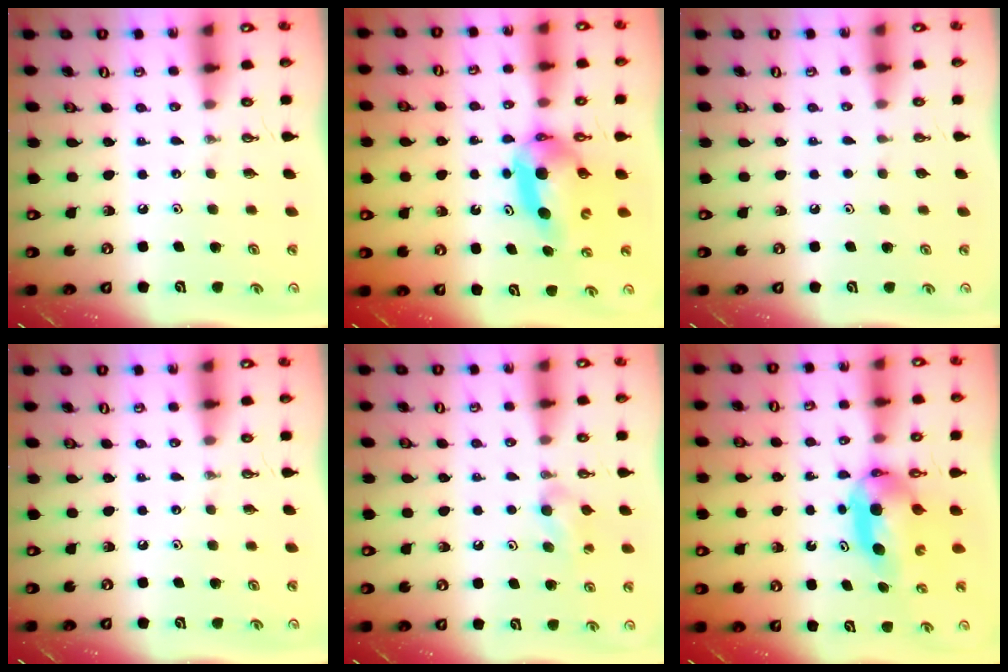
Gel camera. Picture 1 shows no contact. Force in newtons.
{"total": 8.0, "press": 8.0, "slide": 0.5}
{"total": 0.0}
{"total": 0.0}
{"total": 9.6, "press": 5.8, "slide": 7.6}
{"total": 6.4, "press": 6.0, "slide": 2.4}